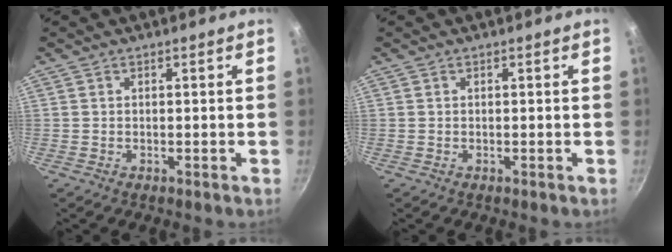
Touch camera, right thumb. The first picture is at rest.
{"total": 0.0}